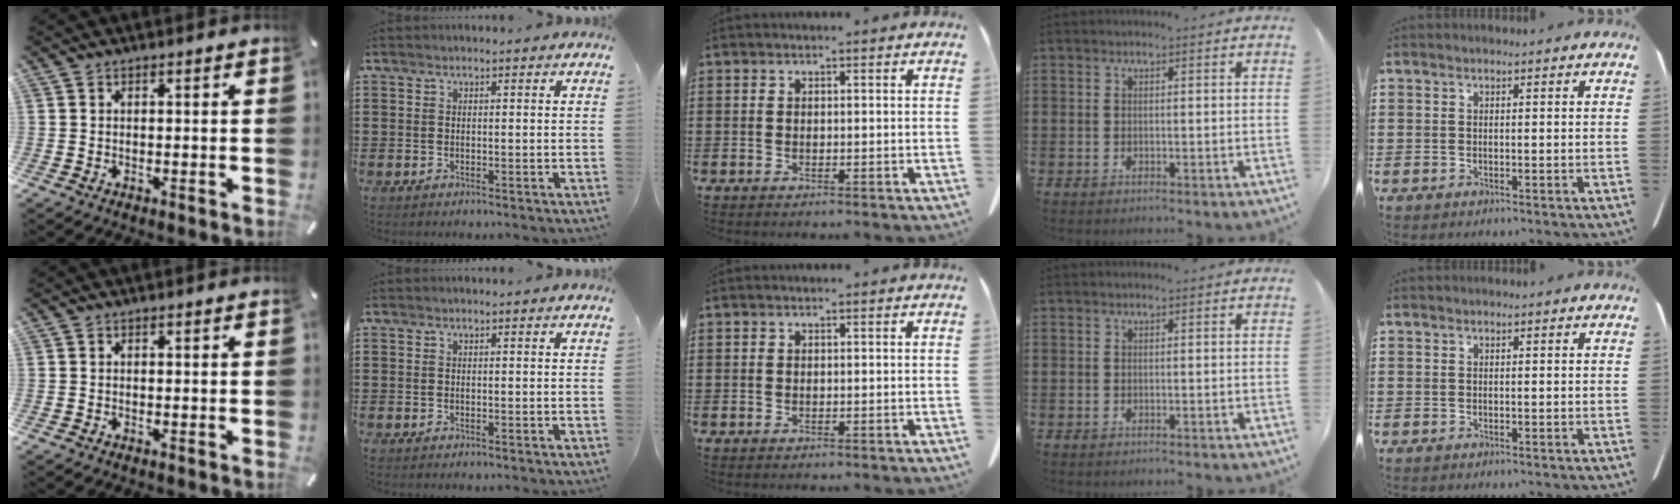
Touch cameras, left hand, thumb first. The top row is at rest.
{}